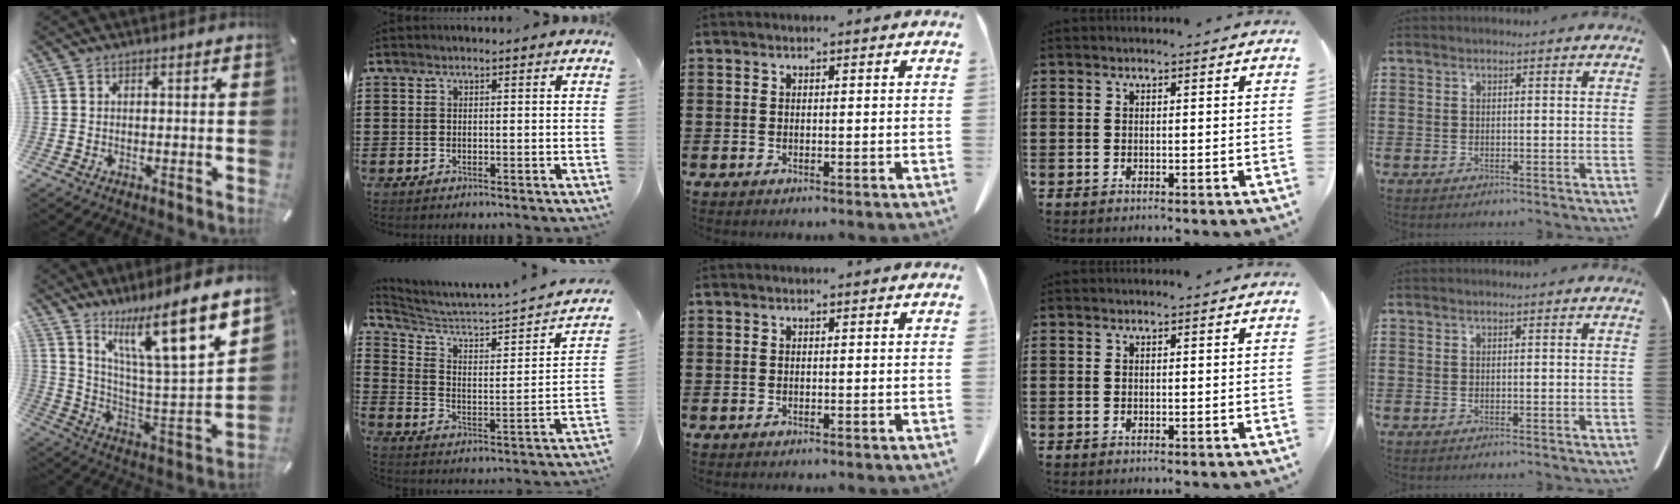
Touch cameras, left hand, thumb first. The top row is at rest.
{"thumb": {"total": 16.7, "force": [11.9, 2.5, 11.4], "torque": [-0.189, -0.103, 0.185]}, "index": {"total": 3.1, "force": [2.6, 0.2, 1.7], "torque": [-0.054, -0.037, 0.033]}}